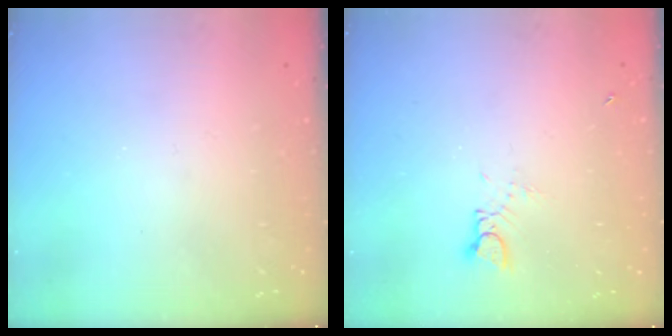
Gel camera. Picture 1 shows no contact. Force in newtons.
{"total": 2.7, "press": 2.7, "slide": 0.3}